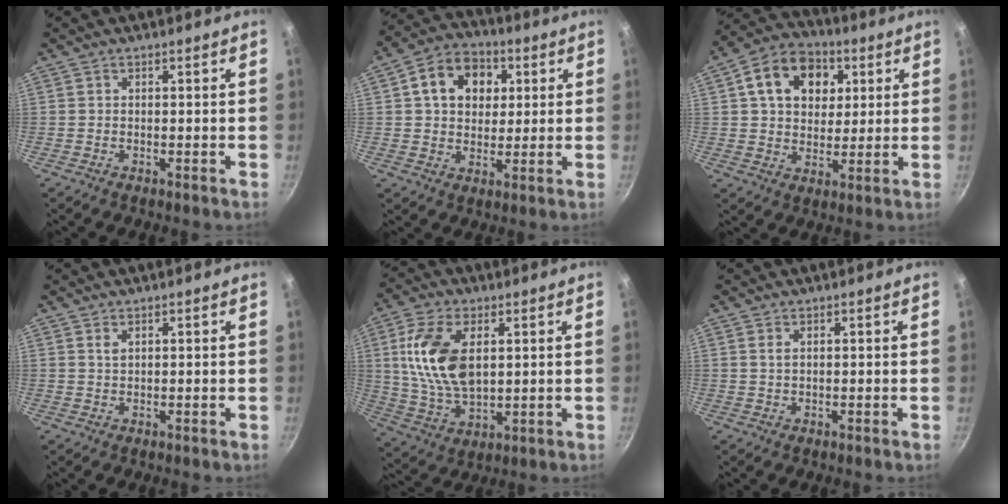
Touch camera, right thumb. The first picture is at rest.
{"total": 12.2, "force": [3.4, 9.4, 7.0], "torque": [-0.087, 0.011, 0.044]}
{"total": 14.5, "force": [4.7, 10.8, 8.5], "torque": [-0.111, 0.008, 0.066]}
{"total": 1.1, "force": [0.6, 0.5, 0.7], "torque": [-0.013, -0.002, 0.013]}
{"total": 14.8, "force": [3.2, 8.3, 11.8], "torque": [-0.217, -0.013, 0.068]}
{"total": 1.1, "force": [0.5, 0.6, 0.9], "torque": [-0.018, 0.001, 0.009]}